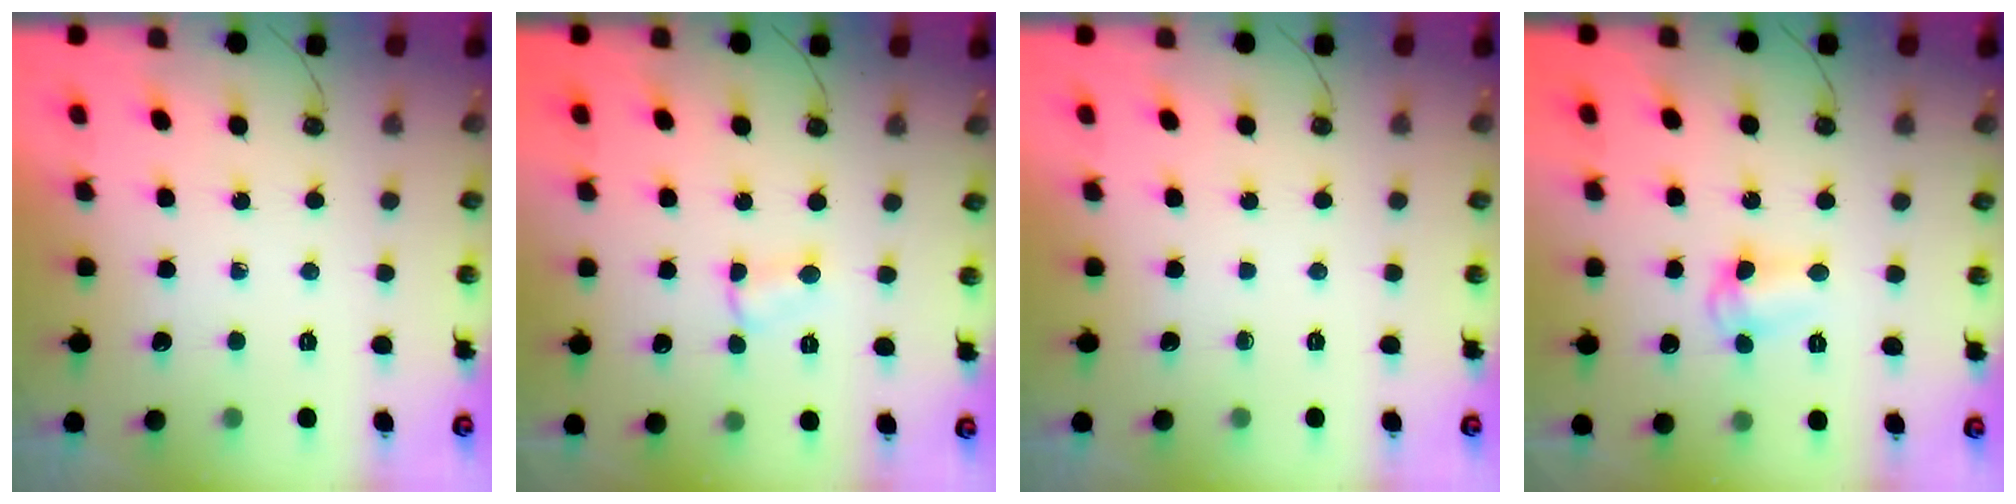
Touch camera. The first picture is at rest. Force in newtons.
{"total": 2.9, "press": 2.9, "slide": 0.5}
{"total": 0.0}
{"total": 6.4, "press": 5.5, "slide": 3.3}